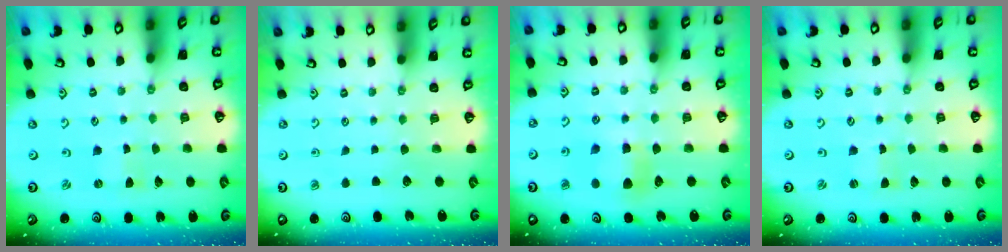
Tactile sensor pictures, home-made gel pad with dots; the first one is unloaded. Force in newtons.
{"total": 0.0}
{"total": 8.3, "press": 8.3, "slide": 0.4}
{"total": 0.0}